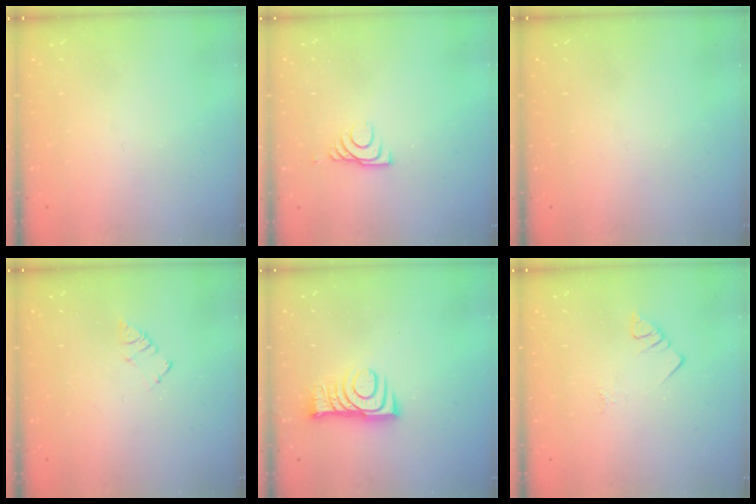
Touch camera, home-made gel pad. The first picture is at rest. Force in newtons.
{"total": 5.9, "press": 5.9, "slide": 0.9}
{"total": 0.0}
{"total": 3.3, "press": 3.3, "slide": 0.4}
{"total": 8.8, "press": 8.8, "slide": 0.8}
{"total": 2.8, "press": 2.8, "slide": 0.4}